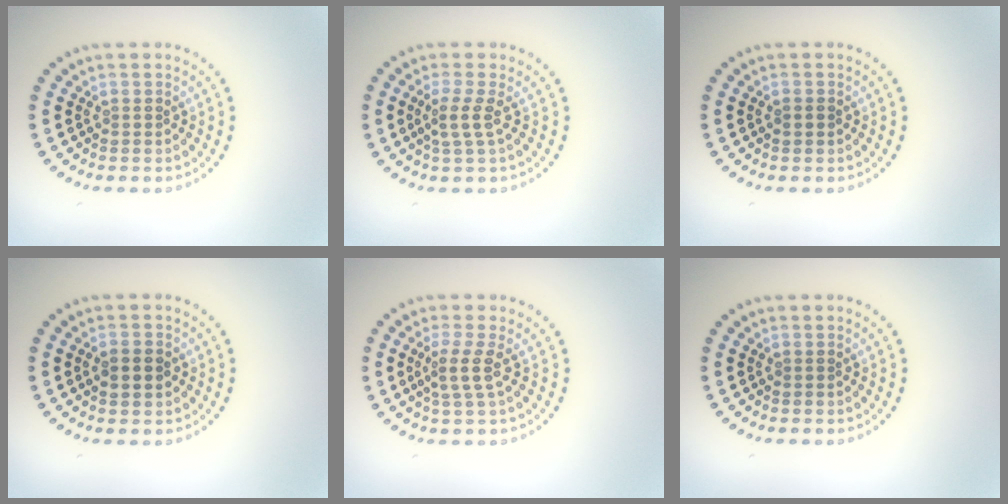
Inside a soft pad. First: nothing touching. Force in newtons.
{"total": 2.0, "press": 1.6, "slide": 1.3}
{"total": 1.0, "press": 1.0, "slide": 0.0}
{"total": 2.7, "press": 2.7, "slide": 0.2}
{"total": 2.4, "press": 1.8, "slide": 1.6}
{"total": 0.0}